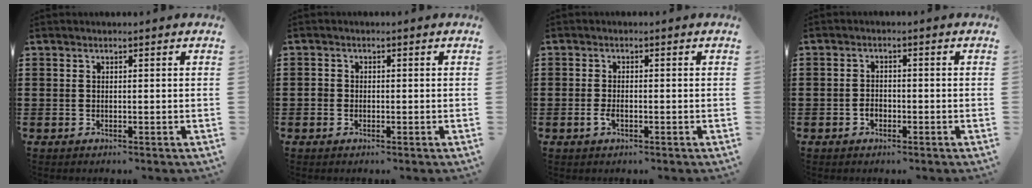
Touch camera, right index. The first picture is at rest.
{"total": 1.1, "force": [-0.4, 0.9, 0.3], "torque": [-0.008, 0.003, -0.010]}
{"total": 1.6, "force": [-0.6, 0.6, 1.3], "torque": [-0.033, -0.004, -0.013]}
{"total": 1.5, "force": [-0.8, 0.9, 0.8], "torque": [-0.018, 0.000, -0.016]}